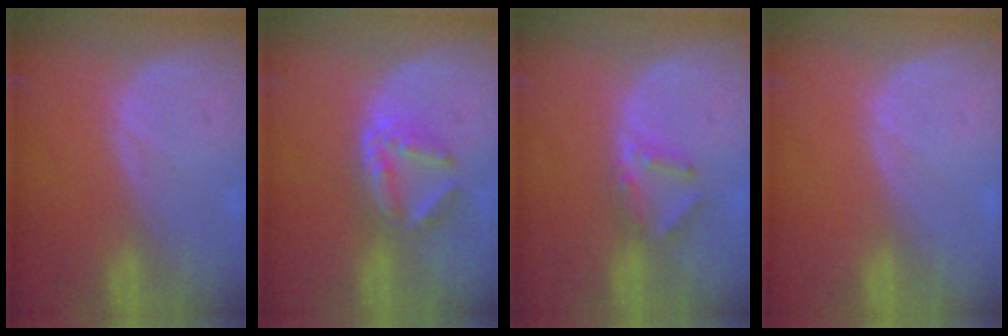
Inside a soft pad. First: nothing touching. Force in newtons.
{"total": 6.0, "press": 5.3, "slide": 2.8}
{"total": 3.5, "press": 3.4, "slide": 1.1}
{"total": 0.0}